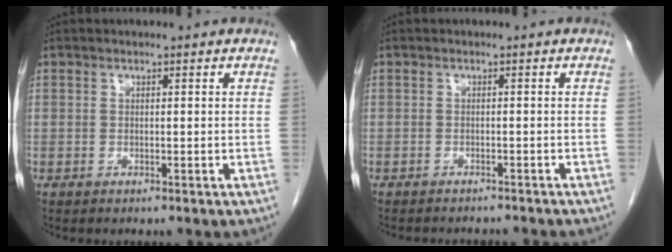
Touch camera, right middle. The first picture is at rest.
{"total": 5.9, "force": [-5.6, 1.1, 1.6], "torque": [-0.015, -0.004, -0.062]}